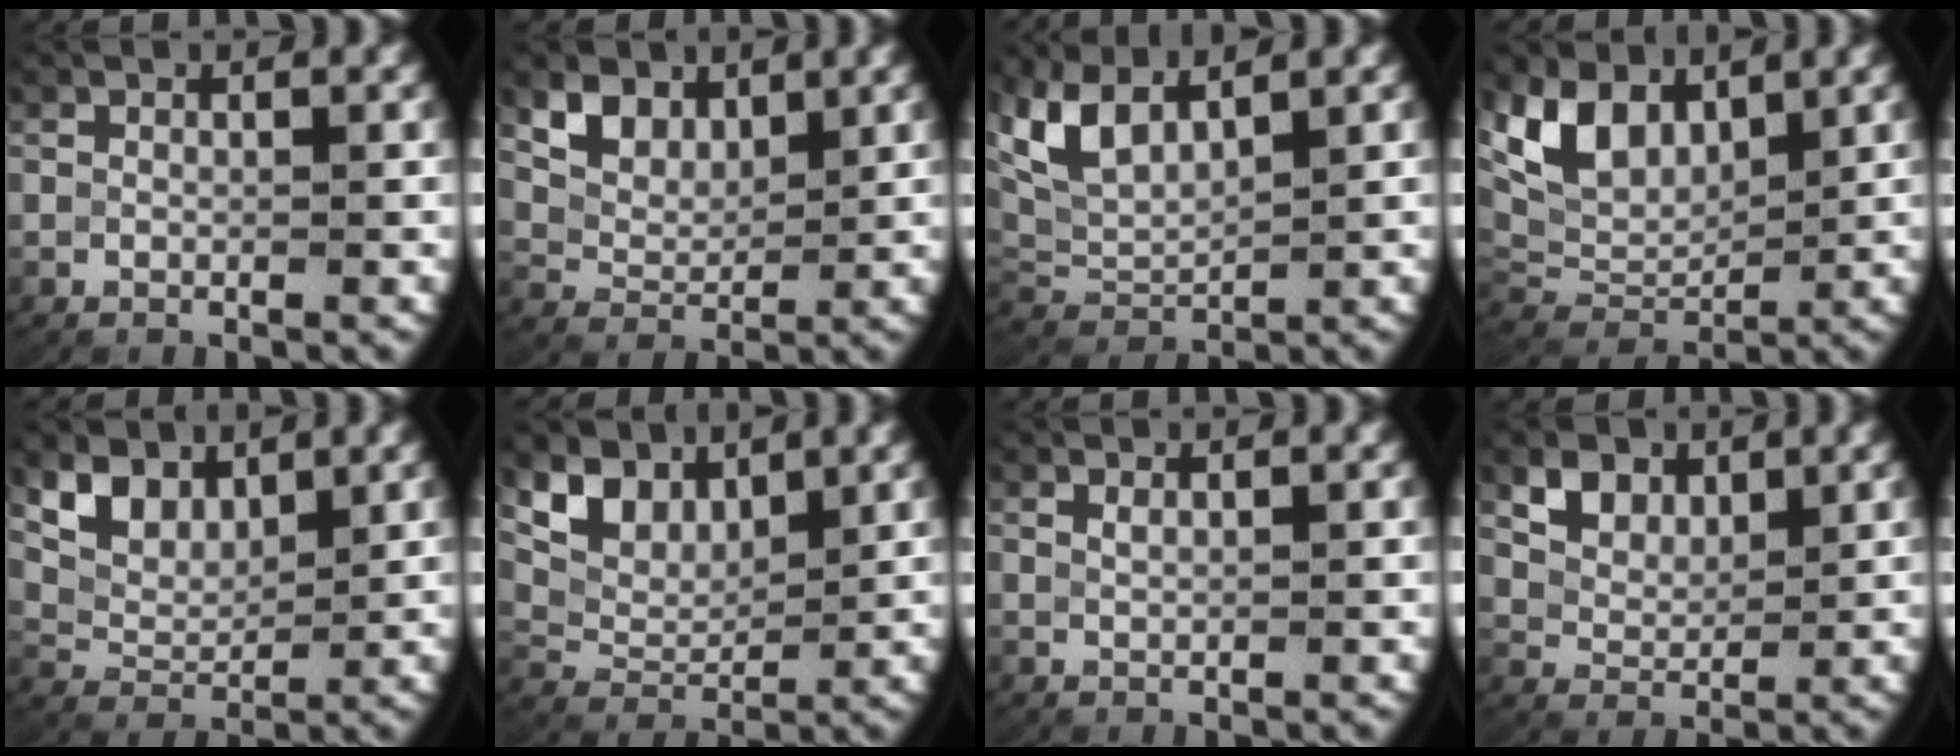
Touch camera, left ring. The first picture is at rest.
{"total": 5.2, "force": [2.8, 3.5, 2.6], "torque": [-0.071, -0.009, 0.056]}
{"total": 7.4, "force": [2.4, 5.5, 4.4], "torque": [-0.133, -0.012, 0.046]}
{"total": 8.6, "force": [3.0, 6.1, 5.3], "torque": [-0.128, -0.013, 0.060]}
{"total": 5.8, "force": [2.9, 3.8, 3.3], "torque": [-0.083, -0.009, 0.058]}
{"total": 7.0, "force": [3.1, 4.7, 4.1], "torque": [-0.102, -0.011, 0.062]}
{"total": 0.7, "force": [0.5, -0.2, 0.3], "torque": [-0.010, -0.003, 0.016]}
{"total": 4.0, "force": [2.3, 2.7, 1.8], "torque": [-0.051, -0.008, 0.046]}